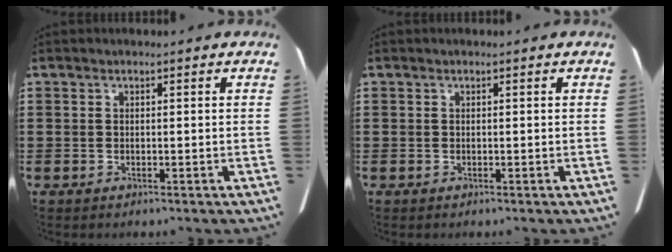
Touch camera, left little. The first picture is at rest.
{"total": 0.0}